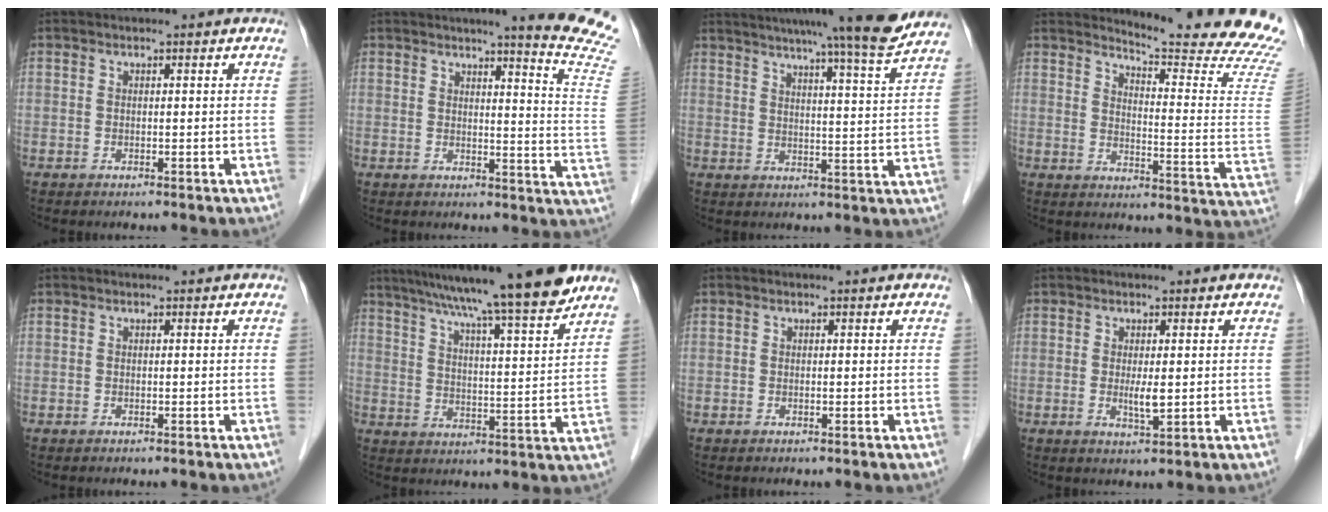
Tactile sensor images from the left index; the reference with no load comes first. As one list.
[{"total": 13.0, "force": [11.2, -1.5, 6.3], "torque": [-0.074, -0.088, 0.108]}, {"total": 15.4, "force": [13.5, -0.7, 7.5], "torque": [-0.114, -0.017, 0.172]}, {"total": 18.9, "force": [17.9, -1.9, 5.5], "torque": [-0.086, -0.160, 0.200]}, {"total": 0.0}, {"total": 17.9, "force": [14.7, -0.2, 10.2], "torque": [-0.157, 0.011, 0.218]}, {"total": 0.0}, {"total": 2.5, "force": [0.0, 0.4, 2.5], "torque": [-0.049, -0.006, 0.004]}]